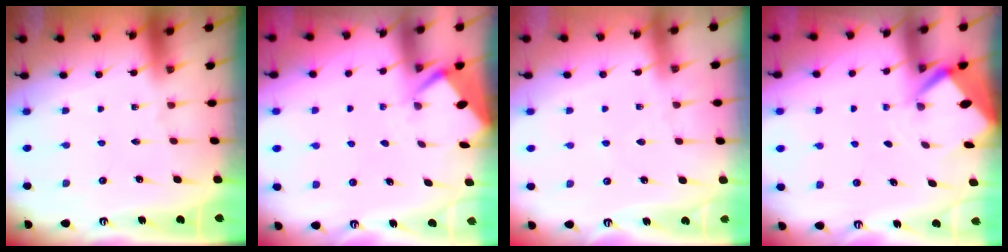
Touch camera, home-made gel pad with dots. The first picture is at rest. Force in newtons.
{"total": 2.6, "press": 2.6, "slide": 0.4}
{"total": 3.3, "press": 3.3, "slide": 0.6}
{"total": 2.8, "press": 2.8, "slide": 0.2}